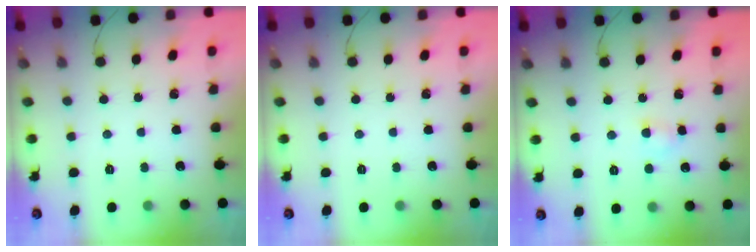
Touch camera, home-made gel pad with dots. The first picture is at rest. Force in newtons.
{"total": 0.0}
{"total": 2.7, "press": 2.4, "slide": 1.2}